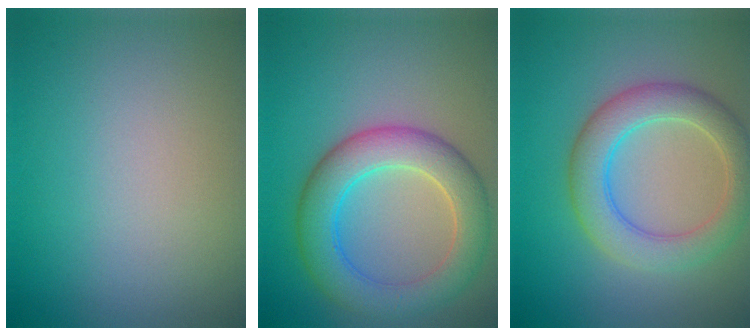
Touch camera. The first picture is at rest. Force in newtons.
{"total": 6.3, "press": 6.3, "slide": 0.3}
{"total": 5.2, "press": 5.2, "slide": 0.3}